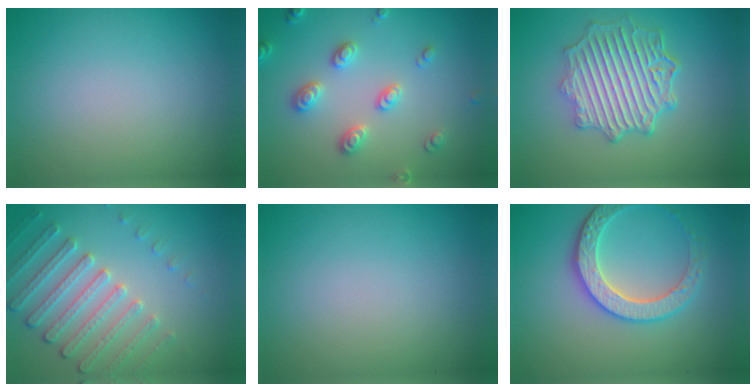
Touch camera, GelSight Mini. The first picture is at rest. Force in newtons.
{"total": 2.8, "press": 2.7, "slide": 0.8}
{"total": 6.1, "press": 5.1, "slide": 3.3}
{"total": 4.0, "press": 3.7, "slide": 1.6}
{"total": 0.0}
{"total": 3.9, "press": 3.9, "slide": 0.8}